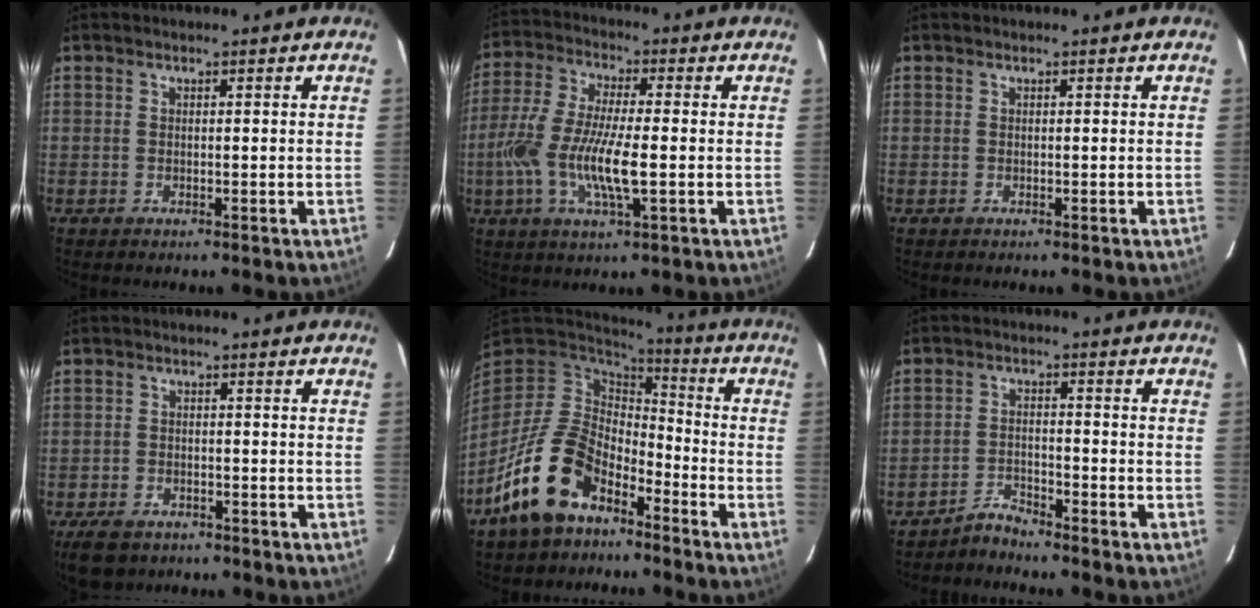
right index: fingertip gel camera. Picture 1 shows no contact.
{"total": 13.0, "force": [-2.7, 3.0, 12.4], "torque": [-0.259, -0.008, -0.056]}
{"total": 0.0}
{"total": 6.9, "force": [-4.9, 4.0, 2.8], "torque": [-0.078, -0.001, -0.080]}
{"total": 15.5, "force": [-9.1, 9.1, 8.7], "torque": [-0.188, 0.001, -0.162]}
{"total": 4.3, "force": [-4.1, 0.9, 0.6], "torque": [-0.023, 0.012, -0.075]}